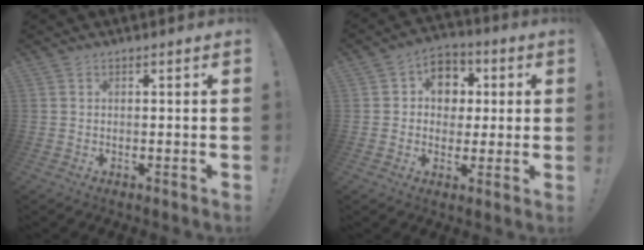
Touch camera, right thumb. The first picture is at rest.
{"total": 9.3, "force": [1.4, 8.3, 3.9], "torque": [-0.051, 0.005, 0.034]}